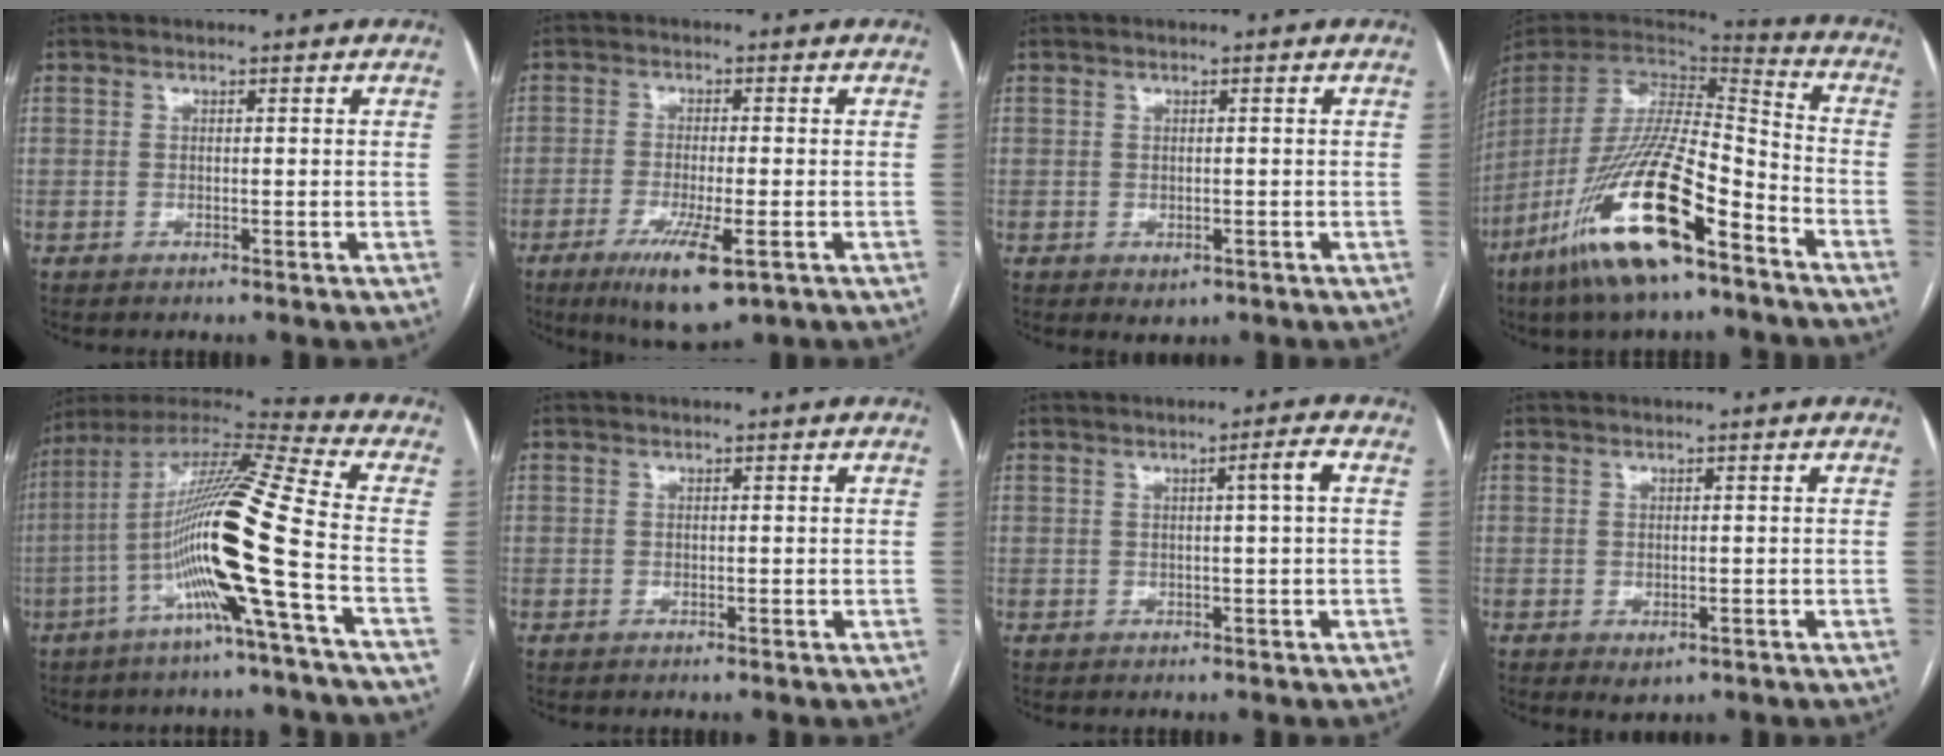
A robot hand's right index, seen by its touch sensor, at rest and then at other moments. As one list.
[{"total": 9.0, "force": [-4.5, 1.5, 7.7], "torque": [-0.138, -0.024, -0.069]}, {"total": 1.8, "force": [-0.8, 1.1, 1.2], "torque": [-0.014, -0.001, -0.001]}, {"total": 22.8, "force": [-13.5, 4.6, 17.8], "torque": [-0.362, -0.047, -0.253]}, {"total": 18.0, "force": [-5.4, -1.6, 17.1], "torque": [-0.324, 0.000, -0.110]}, {"total": 0.0}, {"total": 2.4, "force": [0.4, -0.5, 2.4], "torque": [-0.038, 0.001, 0.007]}, {"total": 2.0, "force": [-0.8, 1.1, 1.5], "torque": [-0.020, -0.003, -0.002]}]